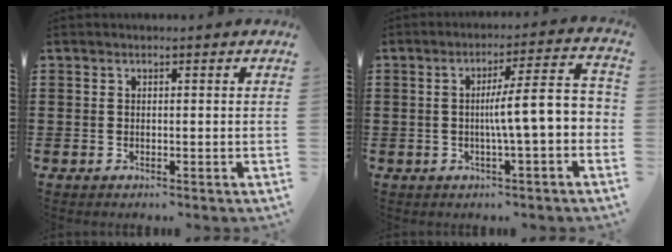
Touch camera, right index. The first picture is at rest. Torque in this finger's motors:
{"motor_torque": [2.14, 0.00, 0.83, 0.18]}